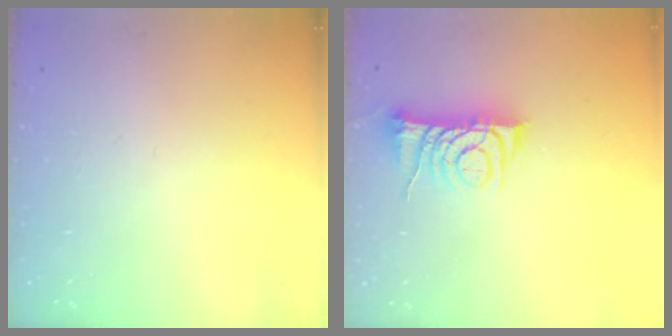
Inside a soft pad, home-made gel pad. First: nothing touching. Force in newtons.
{"total": 8.3, "press": 8.3, "slide": 0.4}